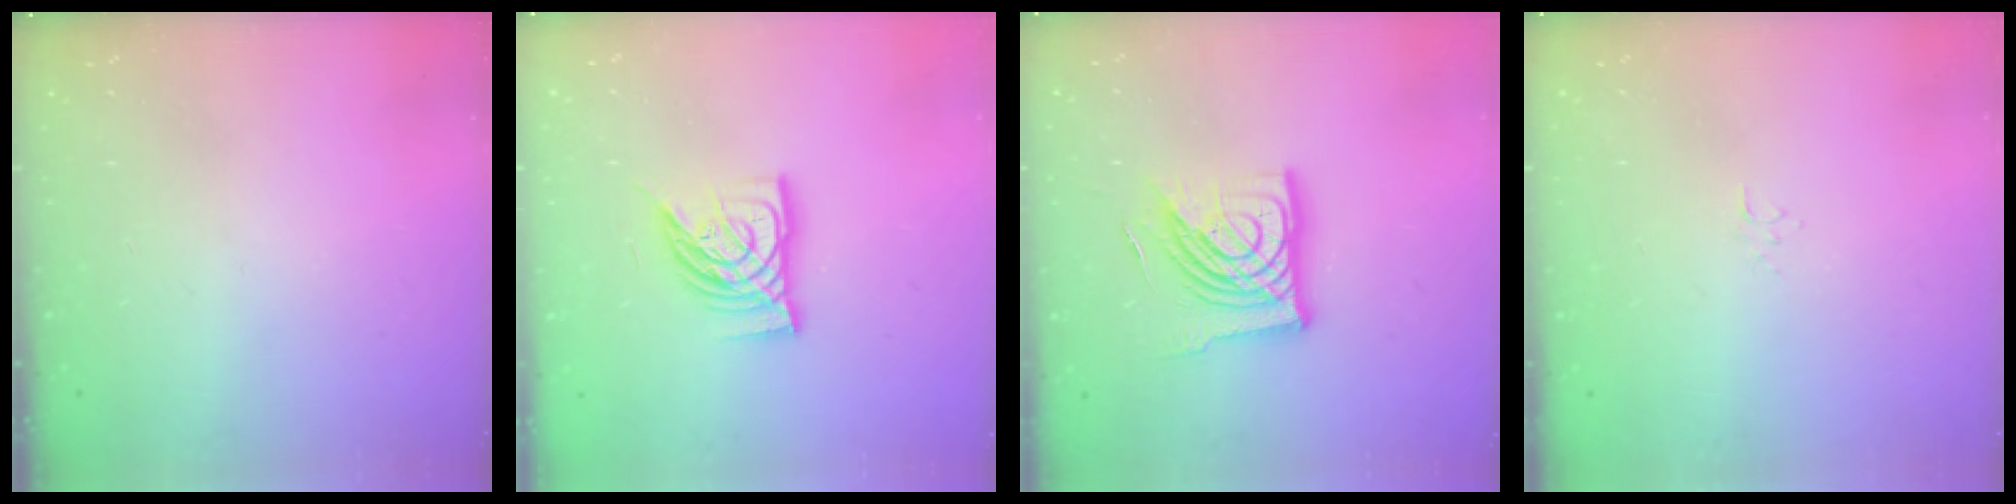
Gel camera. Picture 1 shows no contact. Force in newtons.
{"total": 11.6, "press": 11.5, "slide": 1.5}
{"total": 16.8, "press": 16.7, "slide": 1.7}
{"total": 4.1, "press": 4.1, "slide": 0.6}